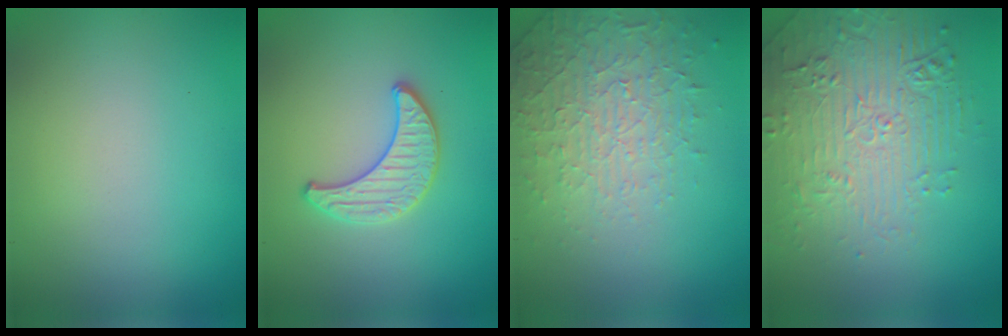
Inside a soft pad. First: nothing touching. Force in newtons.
{"total": 2.4, "press": 2.4, "slide": 0.1}
{"total": 4.6, "press": 3.1, "slide": 3.3}
{"total": 4.5, "press": 4.2, "slide": 1.6}